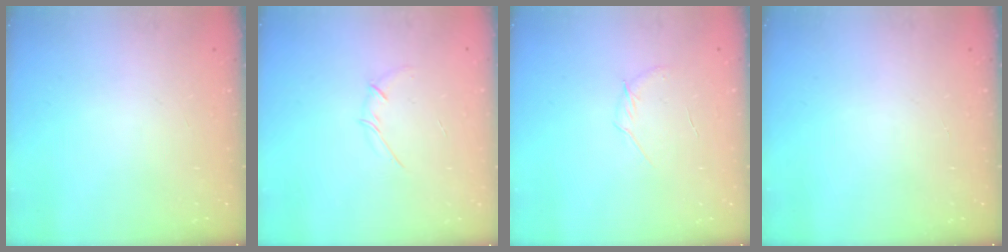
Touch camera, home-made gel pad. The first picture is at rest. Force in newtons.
{"total": 2.7, "press": 2.6, "slide": 0.6}
{"total": 5.8, "press": 5.6, "slide": 1.6}
{"total": 0.0}